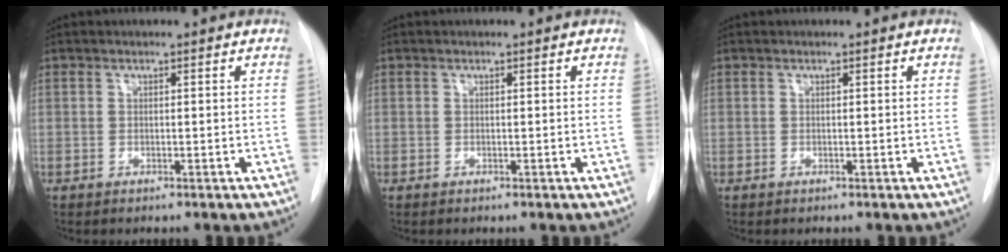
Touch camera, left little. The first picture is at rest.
{"total": 0.0}
{"total": 0.0}